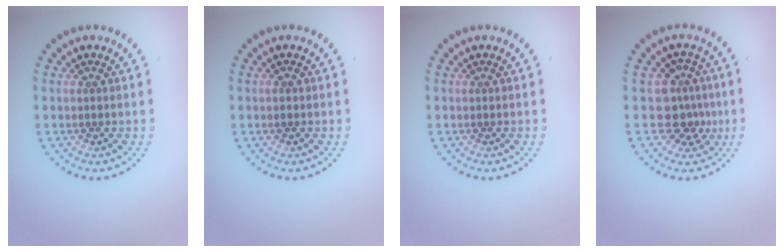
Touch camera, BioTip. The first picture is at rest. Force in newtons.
{"total": 0.8, "press": 0.8, "slide": 0.2}
{"total": 0.0}
{"total": 3.3, "press": 2.7, "slide": 1.9}